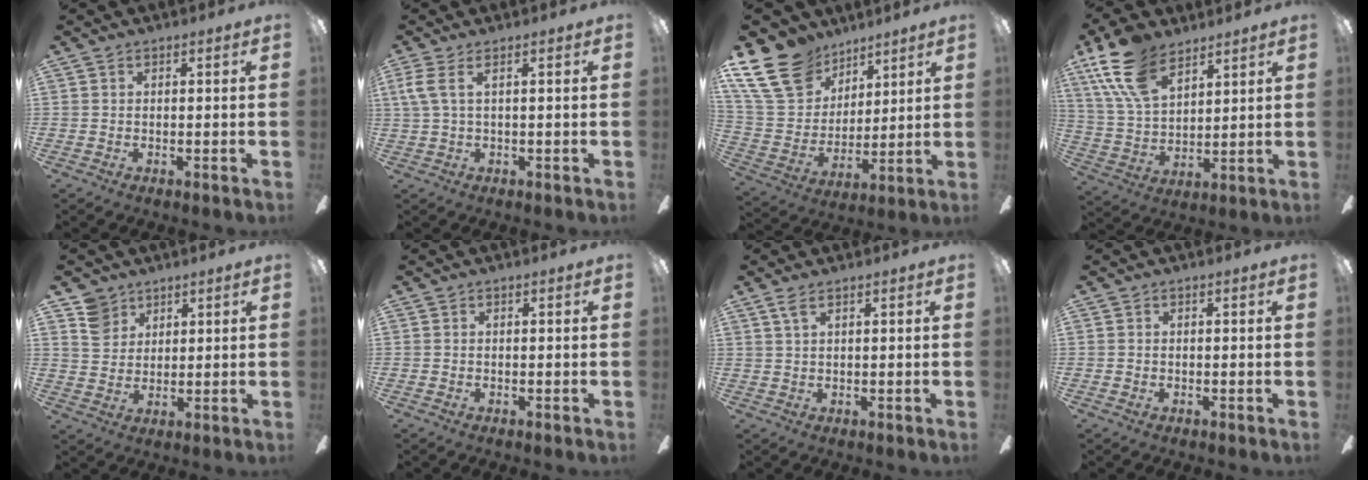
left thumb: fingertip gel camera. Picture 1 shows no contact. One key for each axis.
{"total": 4.3, "fx": 1.1, "fy": 1.2, "fz": 3.9, "tx": -0.083, "ty": -0.001, "tz": 0.019}
{"total": 20.5, "fx": 12.8, "fy": 13.1, "fz": 9.1, "tx": -0.205, "ty": -0.062, "tz": 0.244}
{"total": 16.4, "fx": 10.4, "fy": 8.4, "fz": 9.5, "tx": -0.217, "ty": -0.035, "tz": 0.192}
{"total": 7.3, "fx": 4.8, "fy": 5.3, "fz": 1.5, "tx": -0.031, "ty": -0.012, "tz": 0.091}
{"total": 0.0}
{"total": 2.7, "fx": 1.7, "fy": 1.1, "fz": 1.8, "tx": -0.040, "ty": 0.003, "tz": 0.030}
{"total": 0.5, "fx": -0.2, "fy": 0.5, "fz": 0.2, "tx": -0.001, "ty": 0.004, "tz": -0.004}